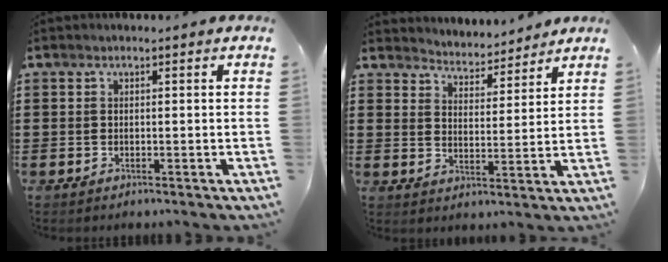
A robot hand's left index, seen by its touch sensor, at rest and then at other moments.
{"total": 3.9, "force": [3.9, 0.2, -0.5], "torque": [-0.011, -0.027, 0.066]}